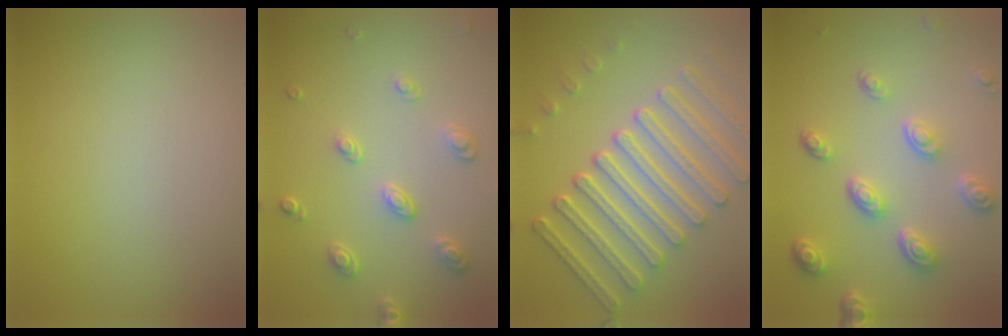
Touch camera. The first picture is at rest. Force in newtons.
{"total": 2.6, "press": 2.5, "slide": 0.7}
{"total": 7.7, "press": 6.1, "slide": 4.8}
{"total": 4.8, "press": 3.7, "slide": 3.0}